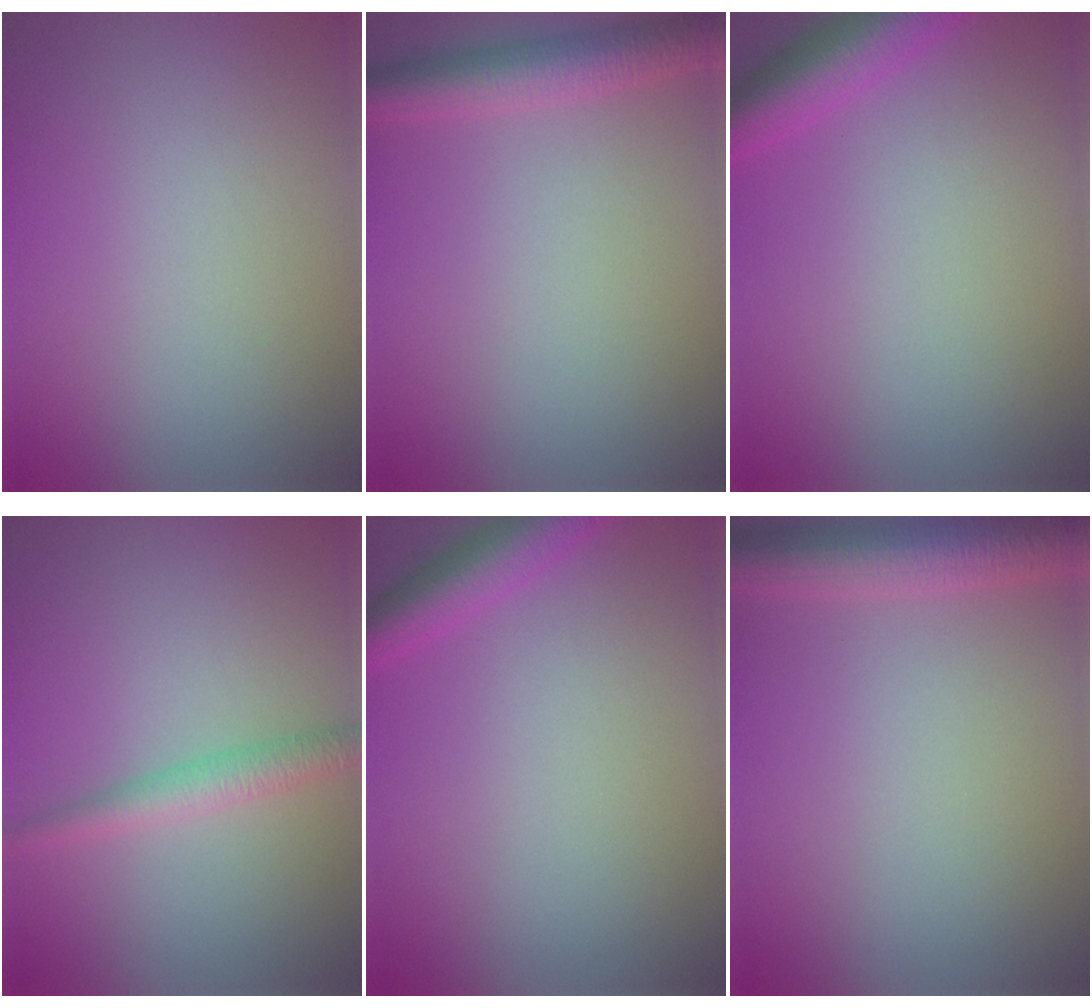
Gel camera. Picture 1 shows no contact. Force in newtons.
{"total": 3.9, "press": 3.9, "slide": 0.2}
{"total": 4.2, "press": 4.2, "slide": 0.2}
{"total": 2.5, "press": 2.5, "slide": 0.1}
{"total": 3.4, "press": 3.4, "slide": 0.2}
{"total": 5.1, "press": 5.1, "slide": 0.2}